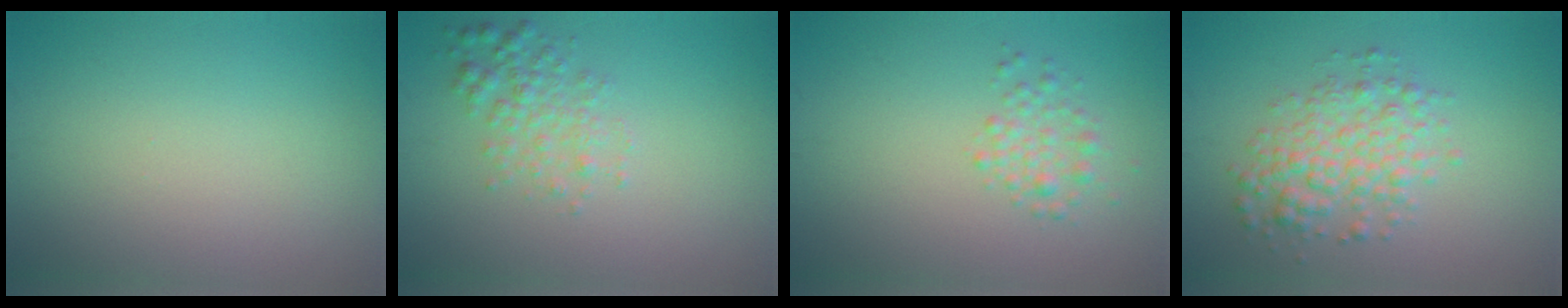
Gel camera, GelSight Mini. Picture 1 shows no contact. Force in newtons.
{"total": 2.4, "press": 2.4, "slide": 0.1}
{"total": 1.9, "press": 1.9, "slide": 0.0}
{"total": 4.2, "press": 4.2, "slide": 0.1}